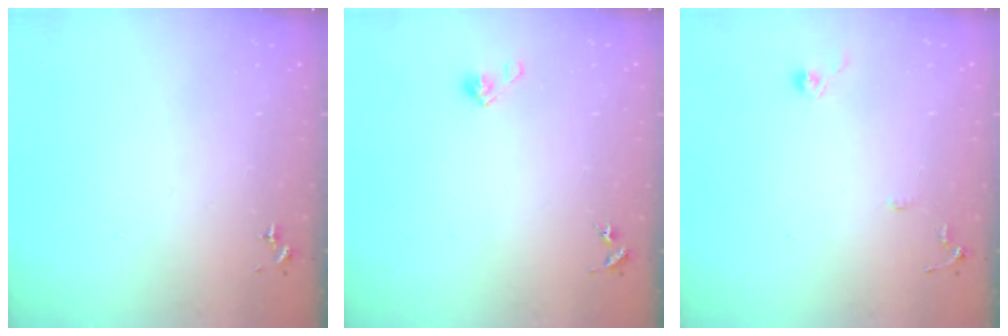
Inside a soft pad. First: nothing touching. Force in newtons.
{"total": 4.7, "press": 4.2, "slide": 2.2}
{"total": 8.0, "press": 8.0, "slide": 0.8}